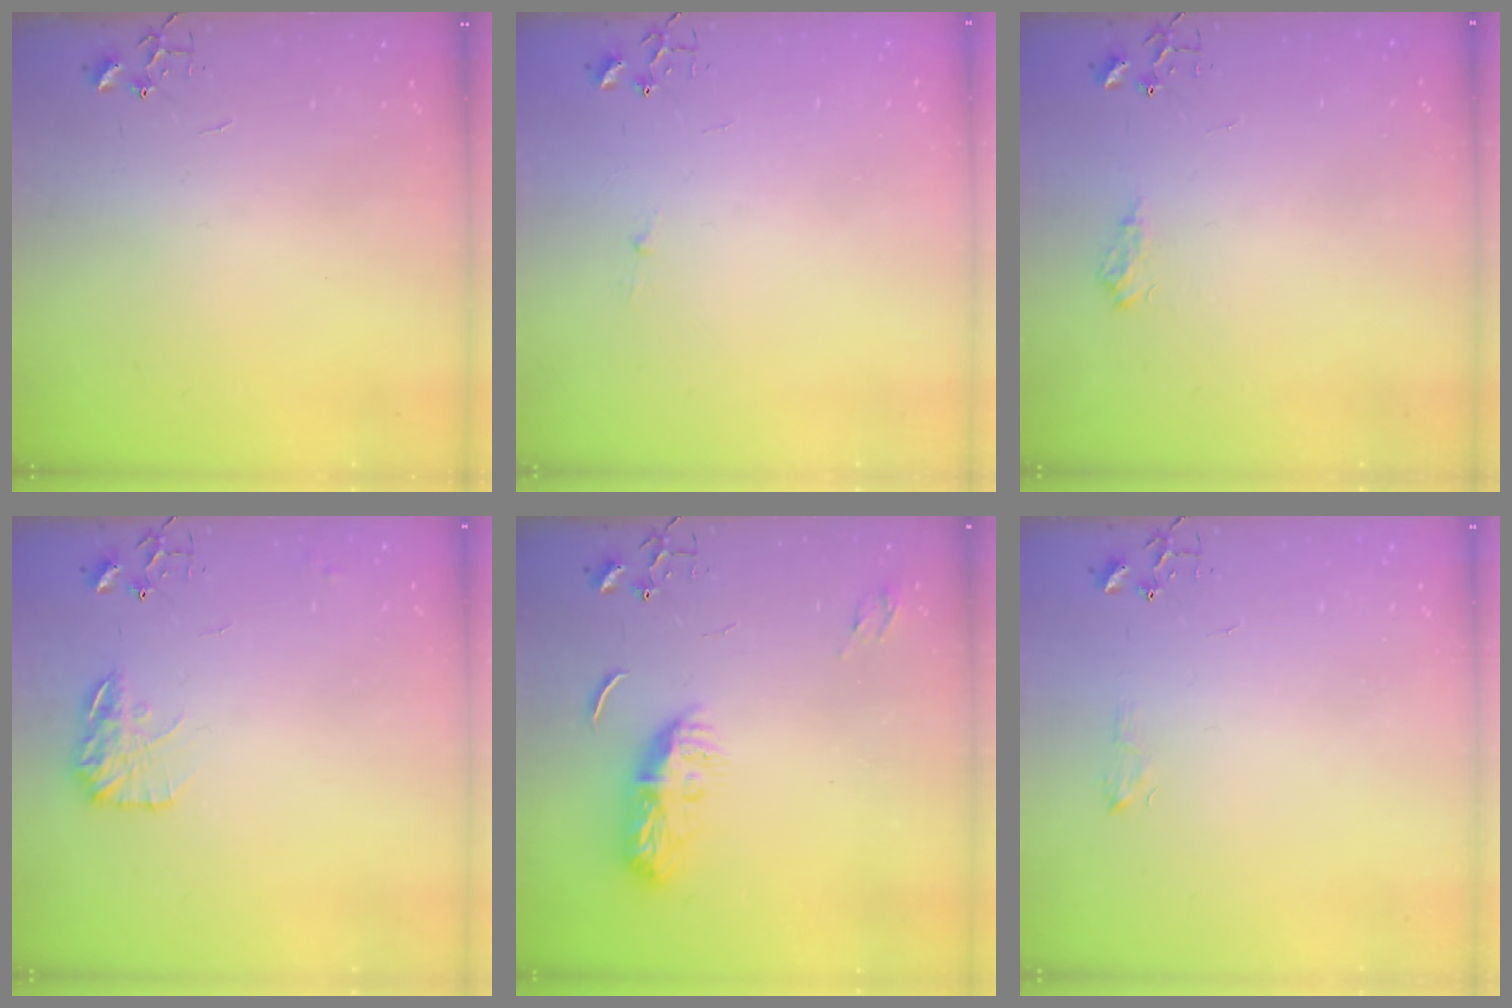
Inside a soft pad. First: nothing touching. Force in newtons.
{"total": 2.6, "press": 2.5, "slide": 0.4}
{"total": 7.4, "press": 7.4, "slide": 0.9}
{"total": 12.1, "press": 12.1, "slide": 0.5}
{"total": 9.4, "press": 9.4, "slide": 0.4}
{"total": 5.5, "press": 5.4, "slide": 0.8}